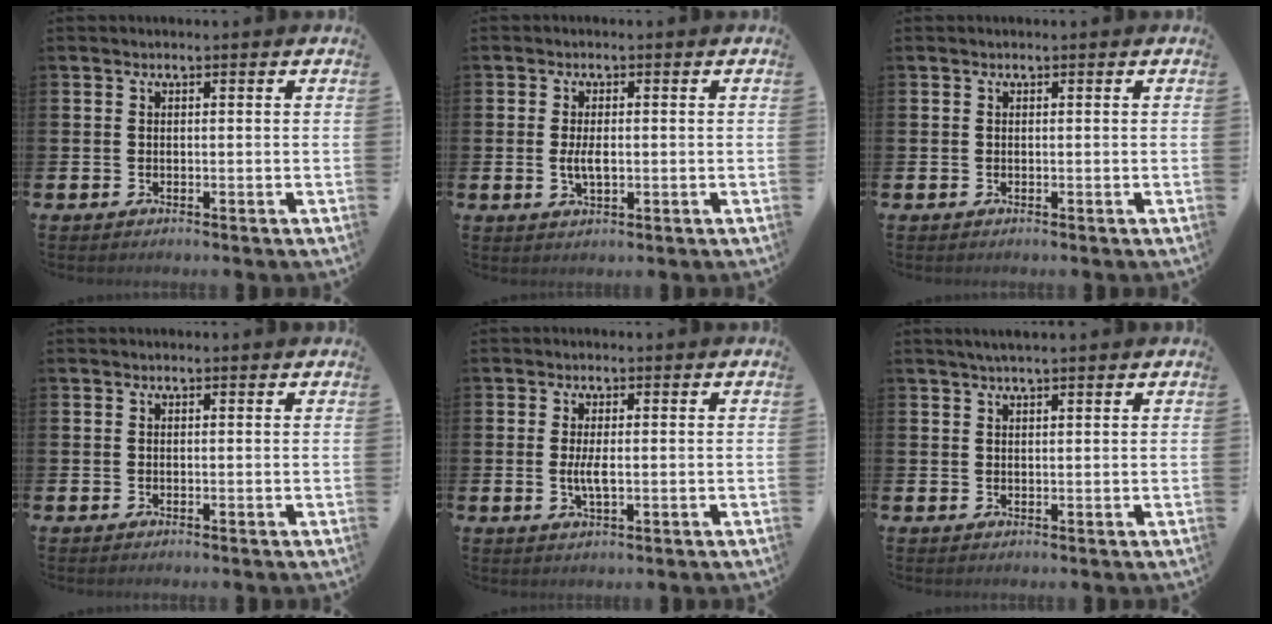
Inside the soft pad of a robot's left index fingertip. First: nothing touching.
{"total": 2.9, "force": [-0.1, 1.3, 2.5], "torque": [-0.048, 0.003, -0.002]}
{"total": 0.0}
{"total": 0.0}
{"total": 2.8, "force": [0.0, 0.9, 2.6], "torque": [-0.047, 0.001, -0.002]}
{"total": 2.1, "force": [1.8, 0.1, 1.1], "torque": [-0.023, 0.003, 0.032]}